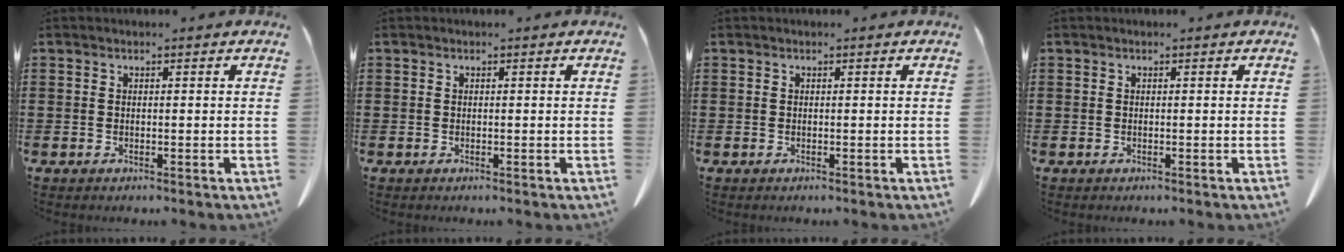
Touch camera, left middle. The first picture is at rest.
{"total": 0.0}
{"total": 0.0}
{"total": 0.0}